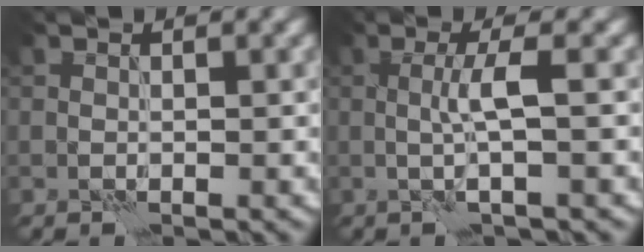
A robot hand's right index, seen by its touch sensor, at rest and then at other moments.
{"total": 2.6, "force": [-0.1, 0.1, 2.6], "torque": [-0.052, 0.002, -0.005]}